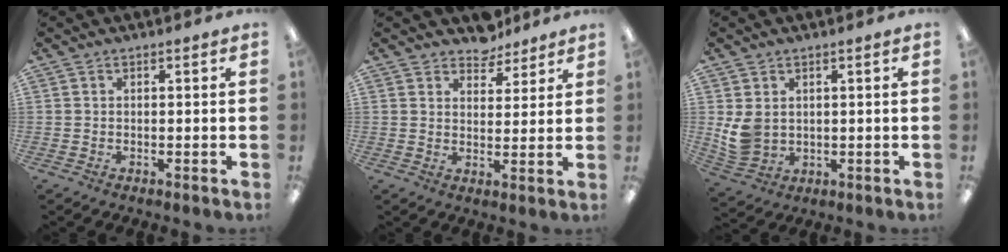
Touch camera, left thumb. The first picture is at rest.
{"total": 5.5, "force": [4.9, 2.5, 0.3], "torque": [0.001, -0.031, 0.089]}
{"total": 6.1, "force": [1.6, 4.8, 3.4], "torque": [-0.078, -0.004, 0.032]}